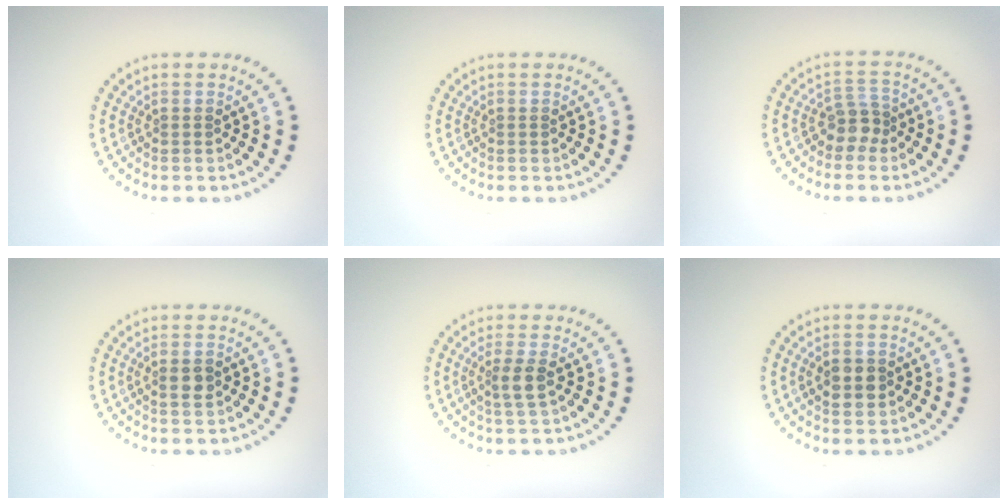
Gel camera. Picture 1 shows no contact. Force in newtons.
{"total": 0.0}
{"total": 2.4, "press": 1.9, "slide": 1.5}
{"total": 1.5, "press": 1.4, "slide": 0.5}
{"total": 1.9, "press": 1.6, "slide": 1.0}
{"total": 2.8, "press": 2.8, "slide": 0.2}